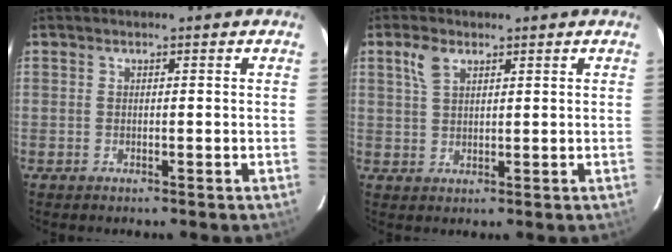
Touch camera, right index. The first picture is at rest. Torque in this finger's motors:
{"motor_torque": [-0.02, 0.11, 0.06, 0.05]}